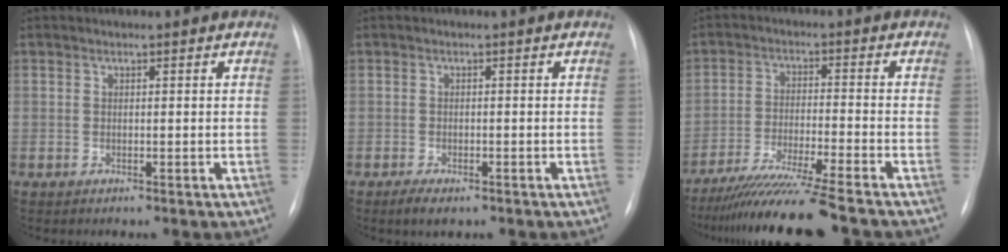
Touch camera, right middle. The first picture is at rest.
{"total": 2.6, "force": [-1.7, 1.1, 1.7], "torque": [-0.032, -0.003, -0.022]}
{"total": 13.0, "force": [-11.0, -1.4, 6.7], "torque": [-0.100, -0.036, -0.181]}